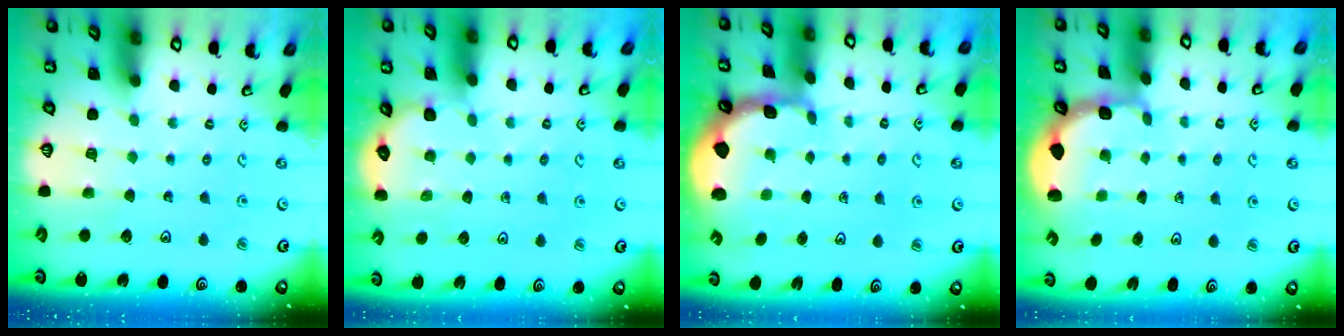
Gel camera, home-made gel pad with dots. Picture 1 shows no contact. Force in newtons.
{"total": 2.9, "press": 2.8, "slide": 0.7}
{"total": 1.8, "press": 1.8, "slide": 0.3}
{"total": 2.5, "press": 1.9, "slide": 1.6}